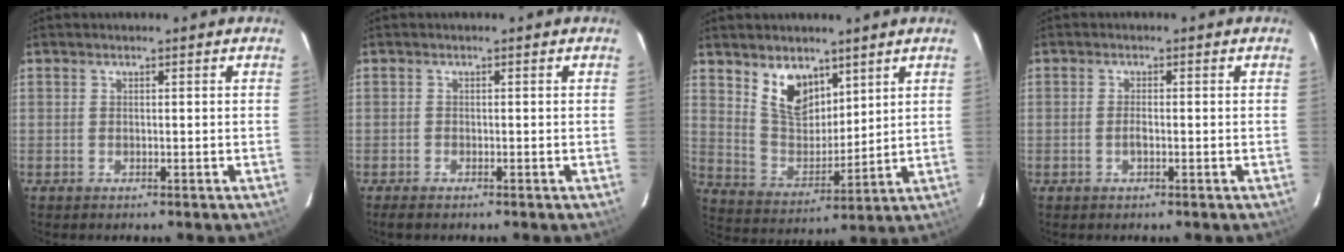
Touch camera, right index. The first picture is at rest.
{"total": 1.4, "force": [-1.2, 0.5, 0.6], "torque": [-0.016, -0.005, -0.024]}
{"total": 10.0, "force": [6.2, 5.8, 5.2], "torque": [-0.094, 0.005, 0.130]}
{"total": 1.5, "force": [-0.6, 0.5, 1.3], "torque": [-0.028, 0.000, -0.011]}